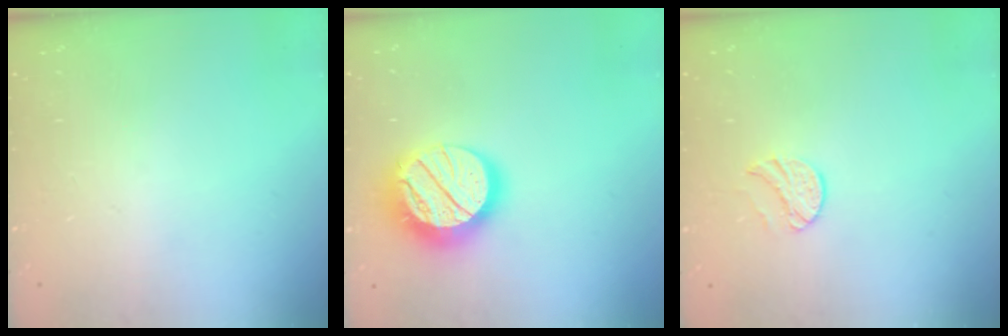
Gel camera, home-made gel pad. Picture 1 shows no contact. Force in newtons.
{"total": 19.2, "press": 19.1, "slide": 1.4}
{"total": 8.0, "press": 7.9, "slide": 0.6}